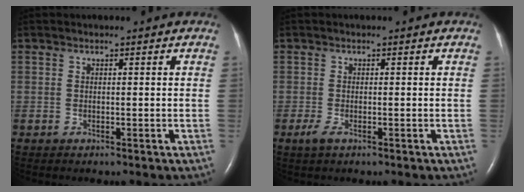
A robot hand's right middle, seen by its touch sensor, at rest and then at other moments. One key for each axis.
{"total": 1.4, "fx": -0.7, "fy": 0.4, "fz": 1.1, "tx": -0.029, "ty": -0.004, "tz": -0.015}